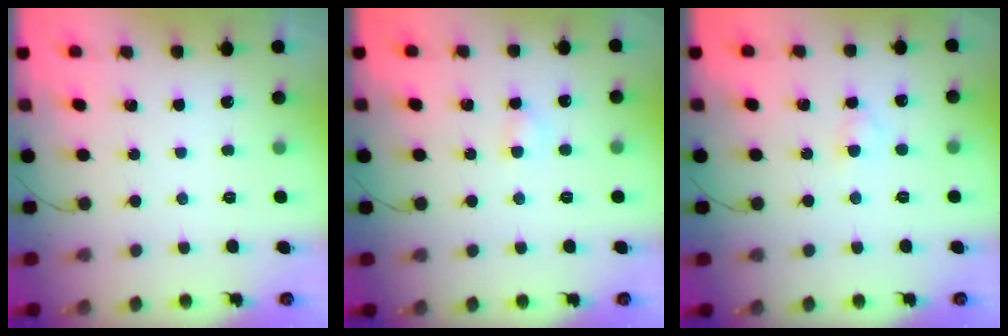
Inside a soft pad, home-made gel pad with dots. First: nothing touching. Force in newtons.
{"total": 2.9, "press": 2.8, "slide": 0.8}
{"total": 2.6, "press": 2.4, "slide": 1.1}